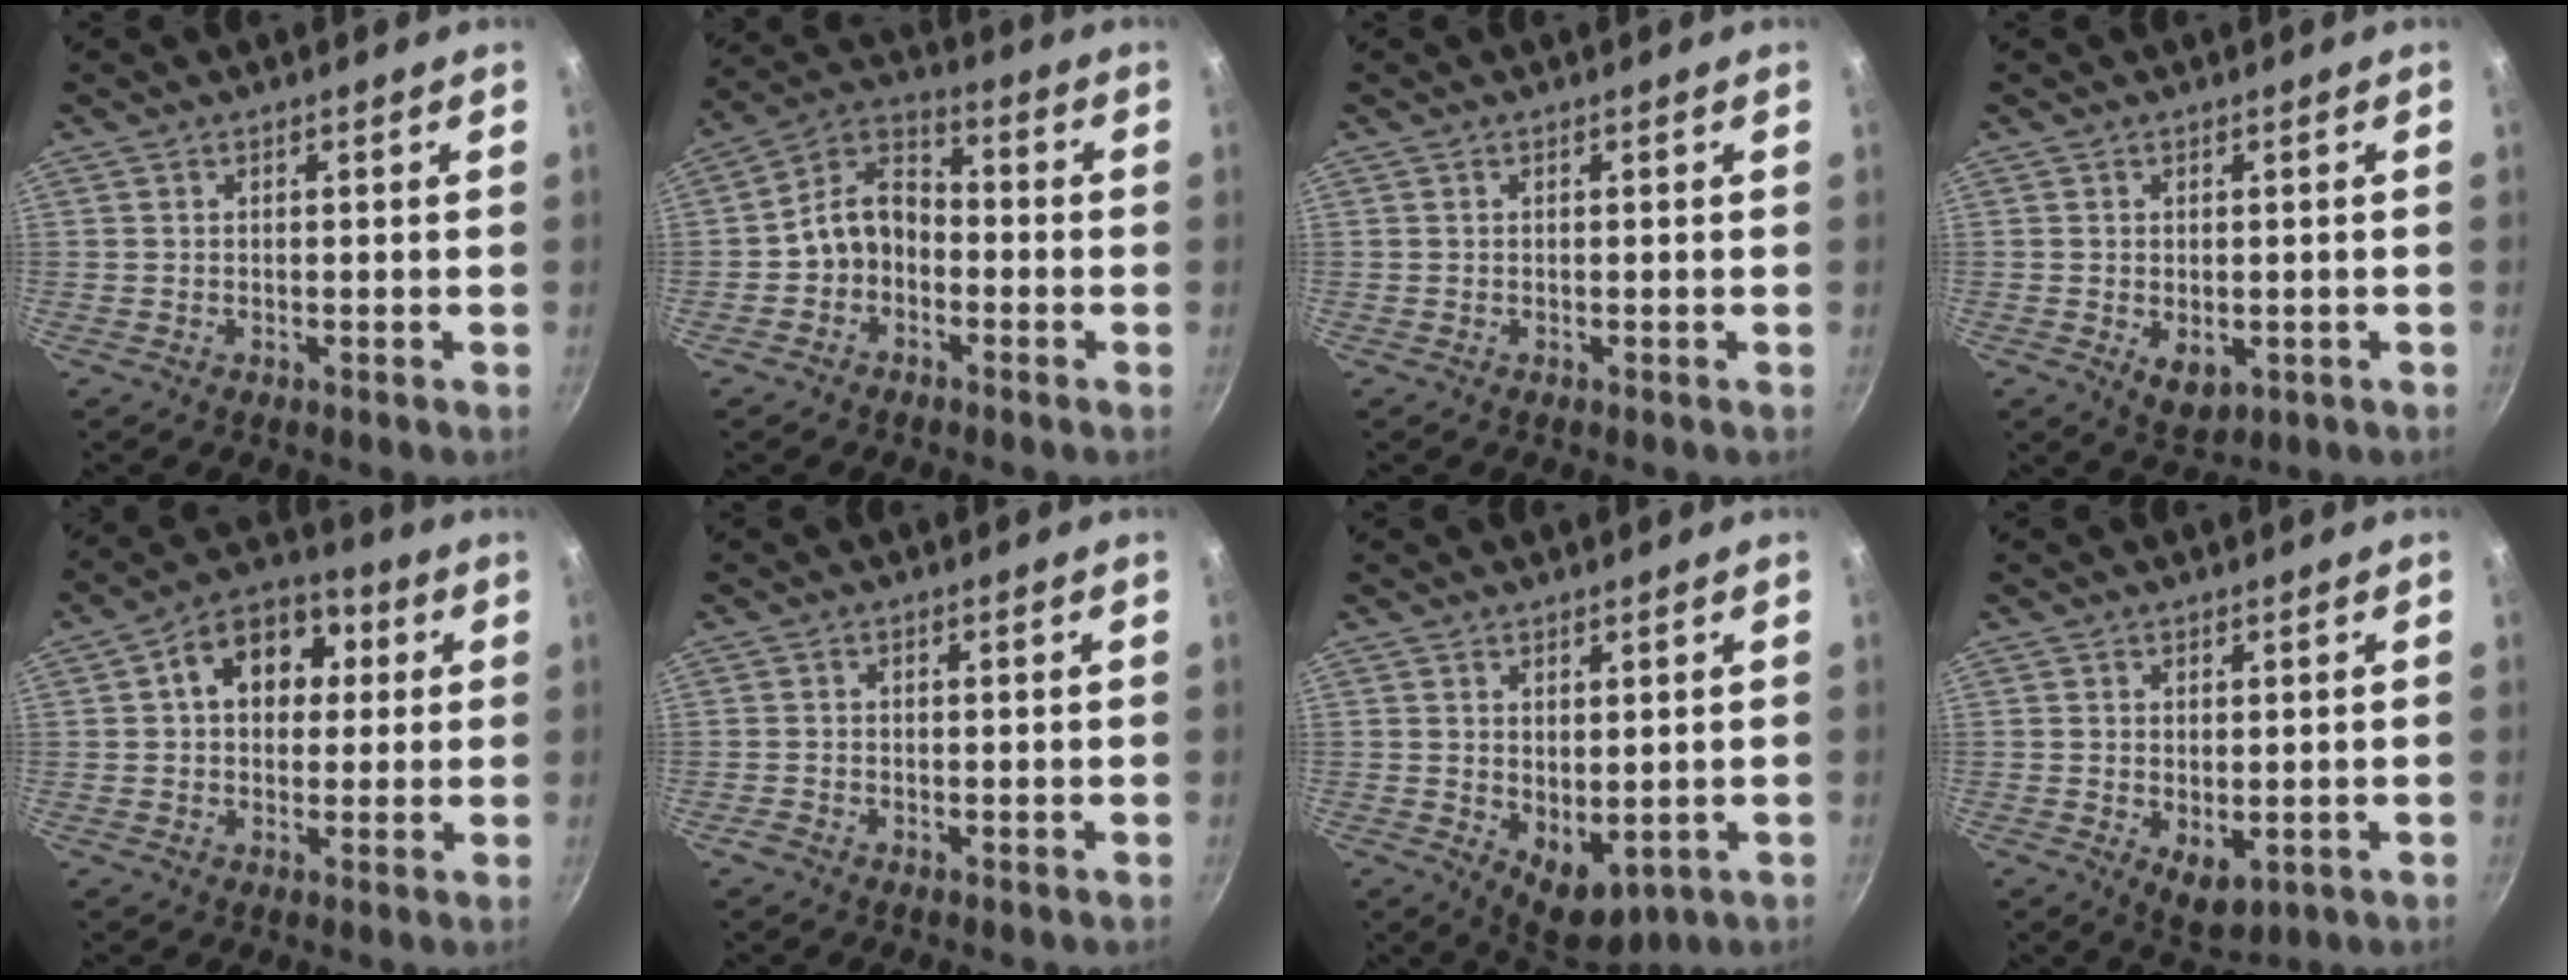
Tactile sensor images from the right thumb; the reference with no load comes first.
{"total": 8.6, "force": [-2.2, 6.6, 5.1], "torque": [-0.064, 0.047, -0.056]}
{"total": 0.0}
{"total": 4.6, "force": [-0.7, 3.1, 3.3], "torque": [-0.045, -0.011, -0.001]}
{"total": 12.3, "force": [2.6, 9.1, 7.9], "torque": [-0.079, 0.021, 0.022]}
{"total": 1.0, "force": [-0.7, 0.6, 0.4], "torque": [-0.010, 0.001, -0.015]}
{"total": 6.5, "force": [0.4, 4.0, 5.1], "torque": [-0.050, -0.018, 0.024]}
{"total": 4.8, "force": [-0.3, 2.9, 3.8], "torque": [-0.046, -0.013, 0.006]}